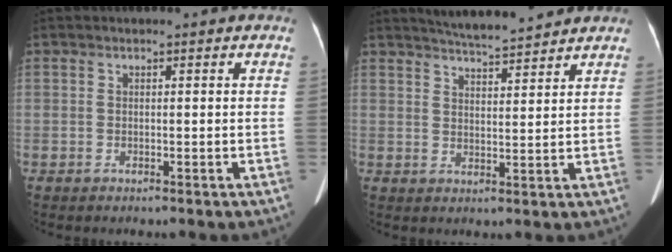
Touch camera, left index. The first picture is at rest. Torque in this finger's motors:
{"motor_torque": [-0.17, -0.42, 0.02, 0.02]}